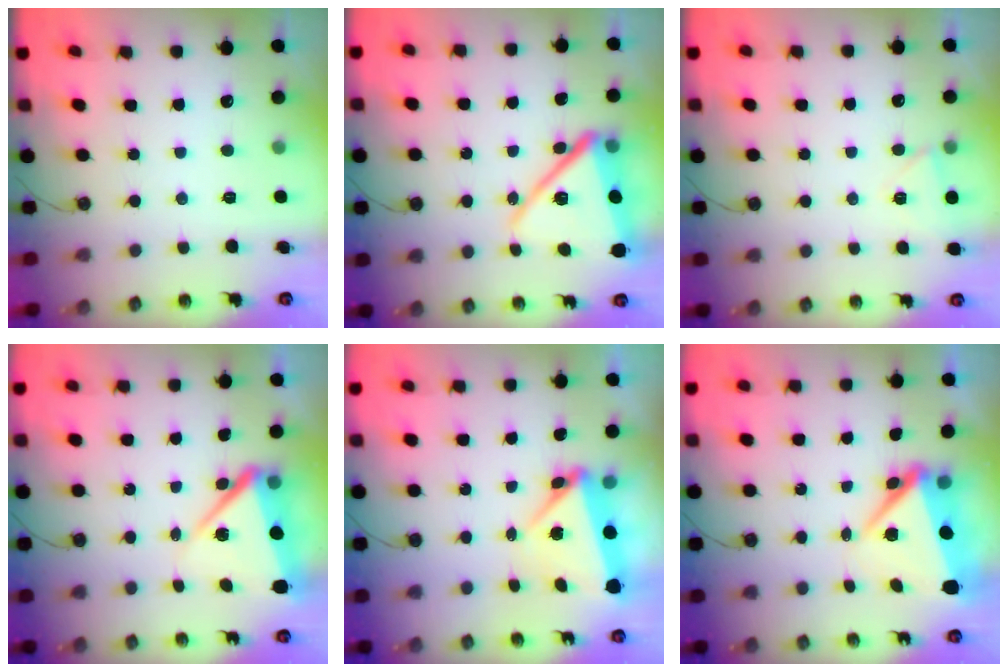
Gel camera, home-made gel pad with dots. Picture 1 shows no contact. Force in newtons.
{"total": 18.4, "press": 18.3, "slide": 2.2}
{"total": 4.4, "press": 4.0, "slide": 1.7}
{"total": 8.9, "press": 8.8, "slide": 1.2}
{"total": 9.3, "press": 5.8, "slide": 7.3}
{"total": 7.9, "press": 7.7, "slide": 1.8}